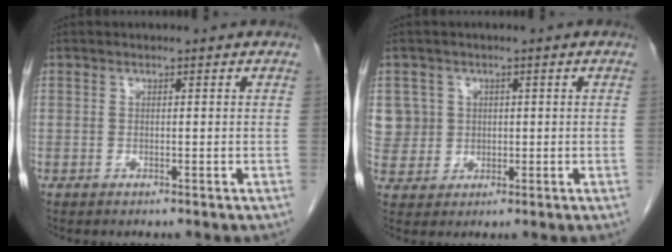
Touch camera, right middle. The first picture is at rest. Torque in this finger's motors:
{"motor_torque": [0.17, 0.01, 0.00, 0.00]}